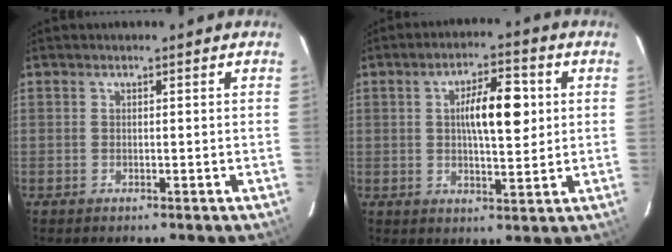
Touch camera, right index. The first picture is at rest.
{"total": 9.2, "force": [1.8, 2.9, 8.5], "torque": [-0.141, 0.015, 0.028]}